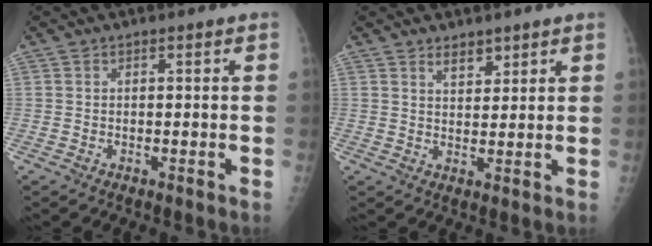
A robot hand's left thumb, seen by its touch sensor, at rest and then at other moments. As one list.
[{"total": 3.1, "force": [2.4, 1.5, 1.4], "torque": [-0.011, -0.018, 0.042]}]